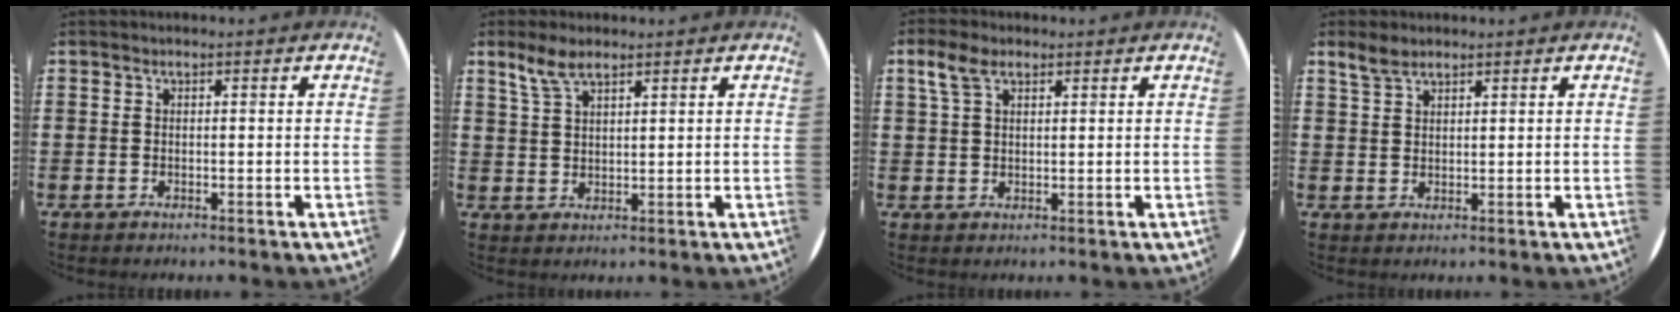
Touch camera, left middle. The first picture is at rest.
{"total": 3.8, "force": [2.8, 1.3, 2.3], "torque": [-0.050, 0.005, 0.052]}
{"total": 3.5, "force": [2.3, 1.7, 2.1], "torque": [-0.046, 0.007, 0.041]}
{"total": 2.8, "force": [2.2, 1.1, 1.2], "torque": [-0.028, 0.005, 0.042]}